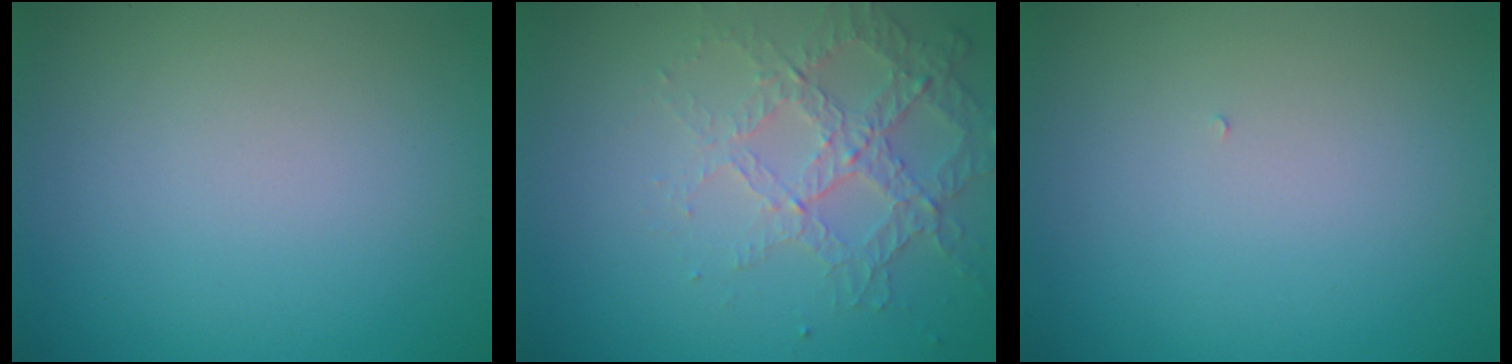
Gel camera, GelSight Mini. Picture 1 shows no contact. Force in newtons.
{"total": 4.2, "press": 3.0, "slide": 2.9}
{"total": 0.0}